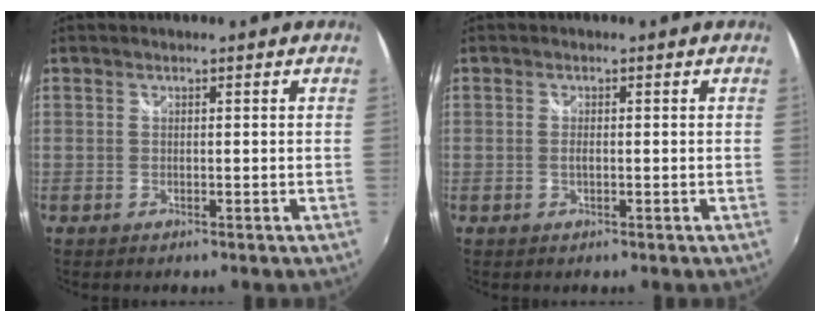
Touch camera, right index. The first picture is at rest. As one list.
[{"total": 0.9, "force": [-0.2, 0.3, 0.8], "torque": [-0.019, 0.000, -0.005]}]